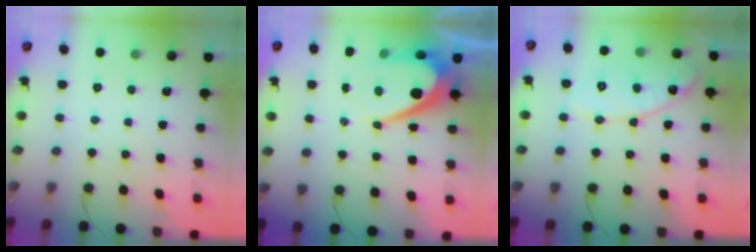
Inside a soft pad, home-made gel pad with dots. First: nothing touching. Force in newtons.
{"total": 11.8, "press": 11.8, "slide": 0.8}
{"total": 11.0, "press": 11.0, "slide": 1.0}